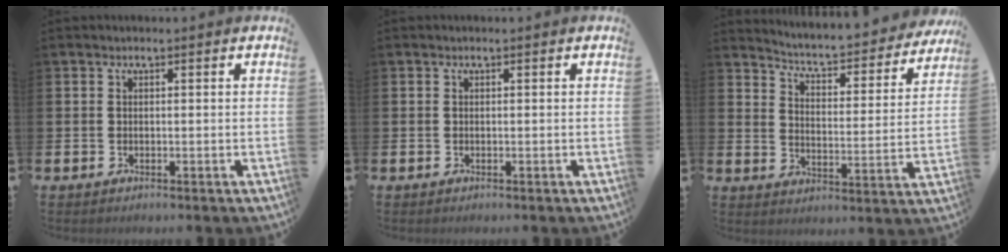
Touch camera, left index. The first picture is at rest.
{"total": 0.0}
{"total": 5.1, "force": [4.9, 0.5, 1.4], "torque": [-0.048, -0.047, 0.074]}